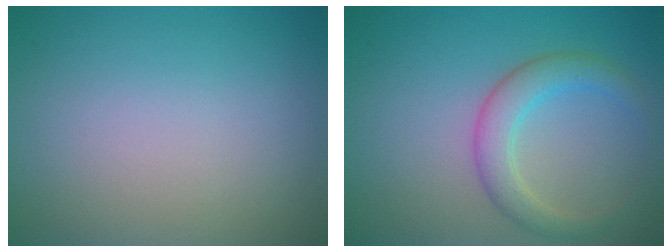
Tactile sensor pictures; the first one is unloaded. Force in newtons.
{"total": 3.3, "press": 3.3, "slide": 0.2}